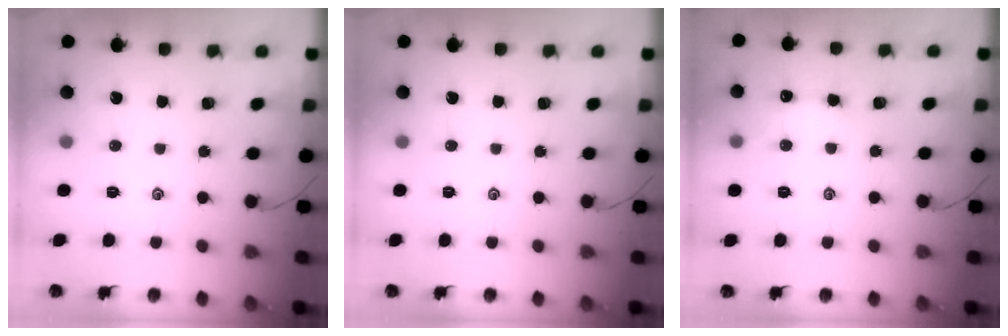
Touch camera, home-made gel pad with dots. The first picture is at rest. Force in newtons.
{"total": 0.0}
{"total": 3.0, "press": 3.0, "slide": 0.4}